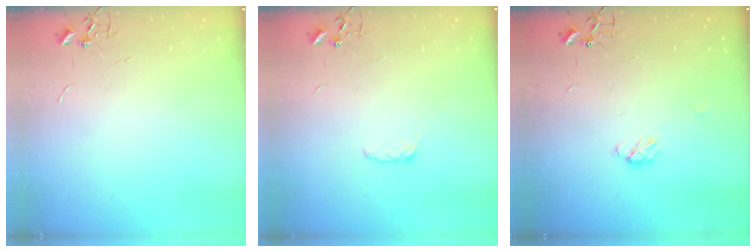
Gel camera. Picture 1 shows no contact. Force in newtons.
{"total": 4.2, "press": 4.1, "slide": 0.7}
{"total": 4.3, "press": 4.3, "slide": 0.6}